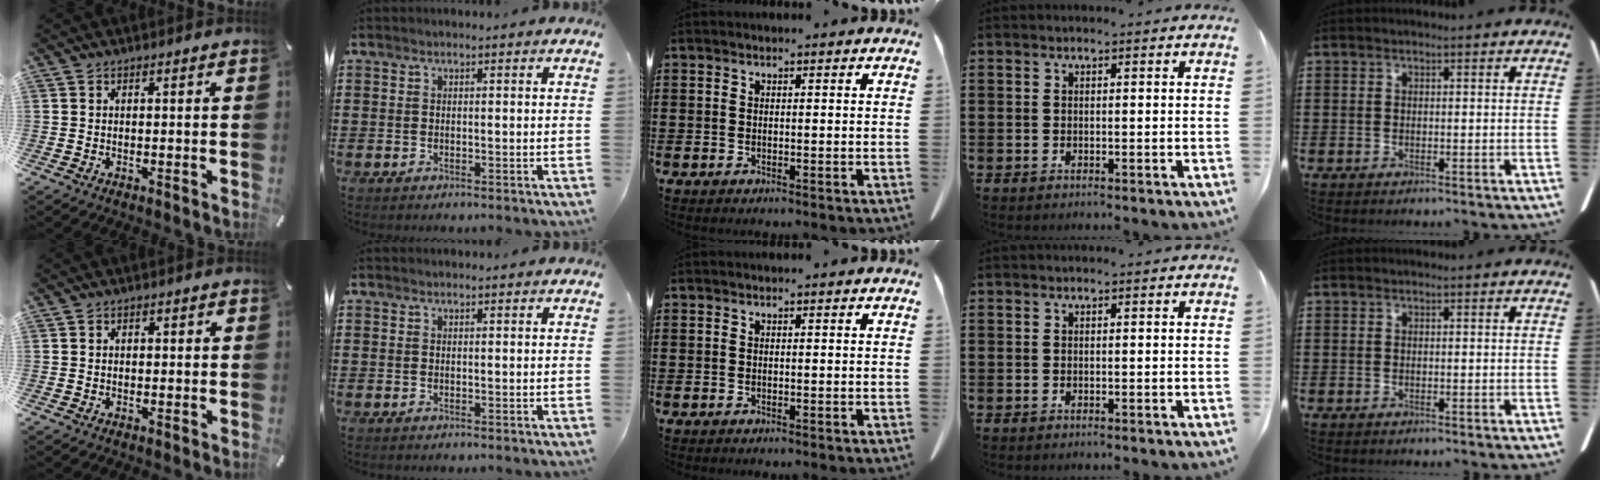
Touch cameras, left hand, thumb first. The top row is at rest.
{"thumb": {"total": 1.2, "force": [-0.3, 0.9, 0.7], "torque": [-0.013, 0.005, -0.009]}}